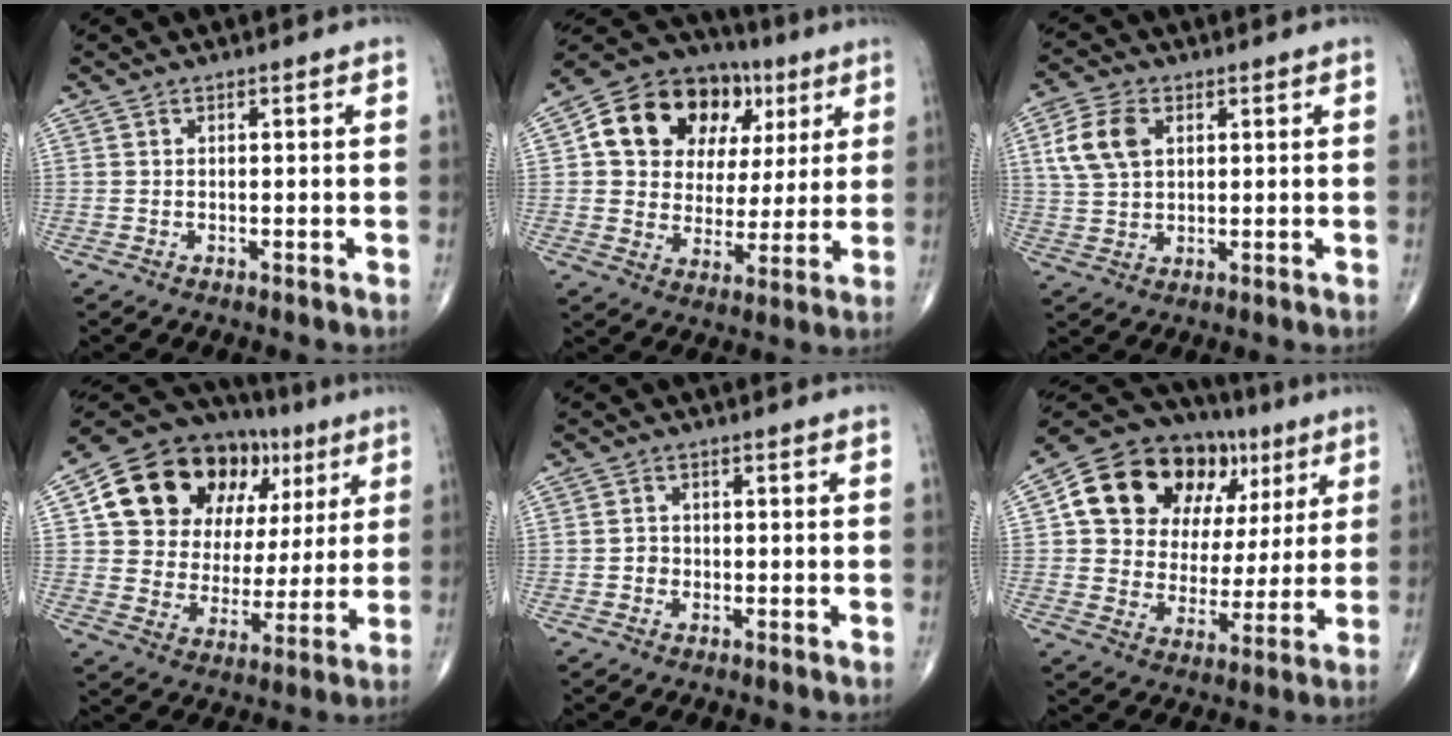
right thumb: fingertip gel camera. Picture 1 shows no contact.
{"total": 19.6, "force": [6.5, 14.9, 11.0], "torque": [-0.135, 0.023, 0.109]}
{"total": 8.3, "force": [2.5, 5.4, 5.8], "torque": [-0.115, 0.002, 0.049]}
{"total": 23.6, "force": [8.6, 16.8, 14.1], "torque": [-0.176, 0.020, 0.144]}
{"total": 1.8, "force": [-0.4, 1.6, 0.6], "torque": [0.001, 0.007, -0.008]}
{"total": 22.7, "force": [8.2, 16.5, 13.3], "torque": [-0.162, 0.021, 0.136]}